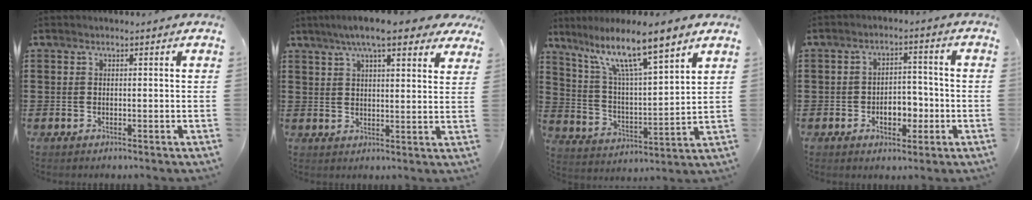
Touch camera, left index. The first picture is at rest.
{"total": 8.3, "force": [6.6, 1.4, 4.9], "torque": [-0.104, -0.008, 0.119]}
{"total": 11.5, "force": [8.2, 1.7, 7.9], "torque": [-0.168, -0.040, 0.135]}
{"total": 5.1, "force": [-1.6, 3.2, 3.6], "torque": [-0.060, 0.006, -0.033]}